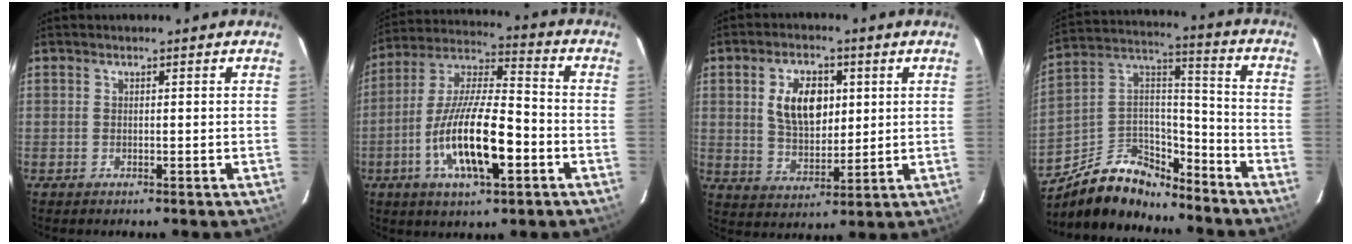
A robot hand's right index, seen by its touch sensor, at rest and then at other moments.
{"total": 17.0, "force": [-5.7, 4.9, 15.2], "torque": [-0.298, -0.008, -0.105]}
{"total": 10.2, "force": [2.6, 6.1, 7.8], "torque": [-0.143, 0.011, 0.054]}
{"total": 18.0, "force": [-13.4, 8.9, 8.0], "torque": [-0.179, 0.052, -0.214]}